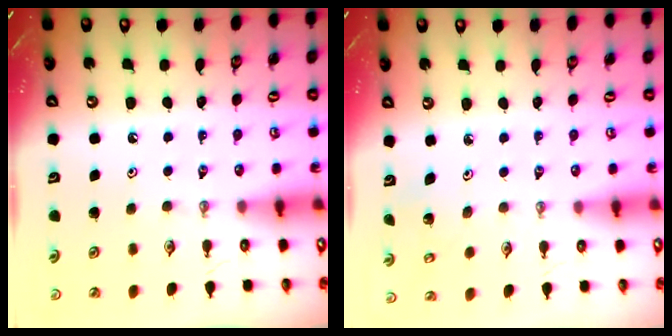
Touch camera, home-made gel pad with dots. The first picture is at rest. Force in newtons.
{"total": 2.0, "press": 2.0, "slide": 0.1}